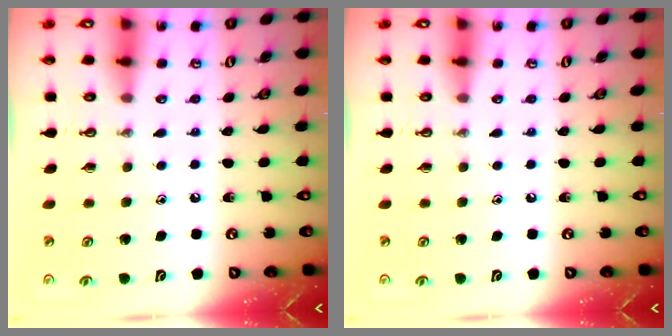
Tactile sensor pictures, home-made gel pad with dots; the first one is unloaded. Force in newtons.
{"total": 0.0}